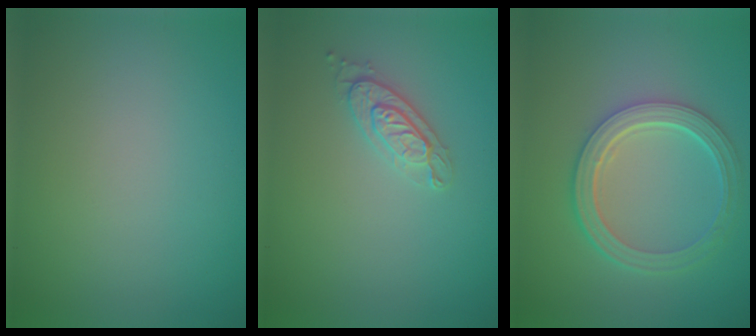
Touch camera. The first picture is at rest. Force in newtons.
{"total": 2.1, "press": 2.1, "slide": 0.5}
{"total": 5.0, "press": 3.7, "slide": 3.3}